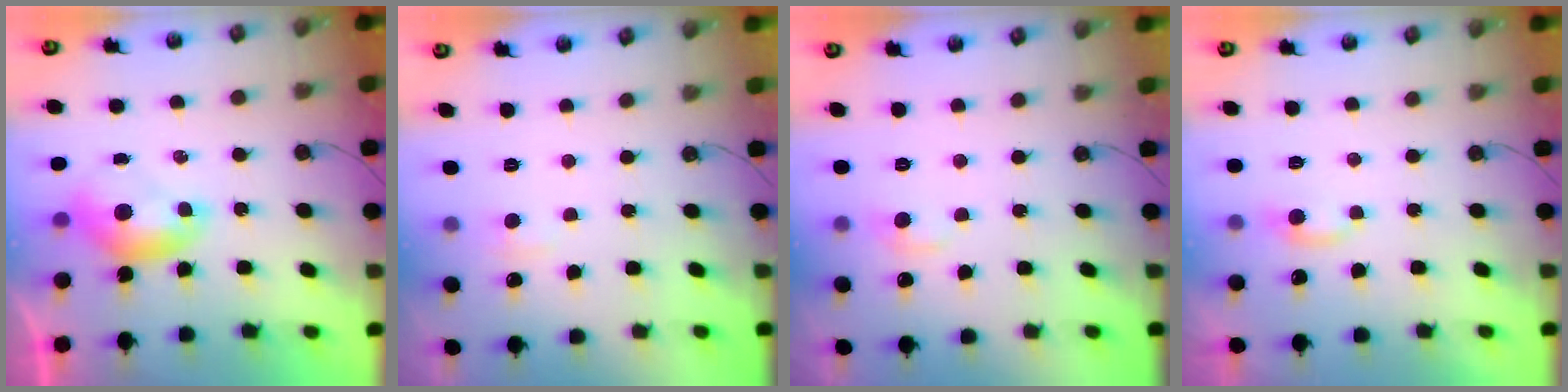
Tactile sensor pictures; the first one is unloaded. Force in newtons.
{"total": 3.1, "press": 3.1, "slide": 0.4}
{"total": 0.8, "press": 0.2, "slide": 0.8}
{"total": 2.2, "press": 2.2, "slide": 0.5}